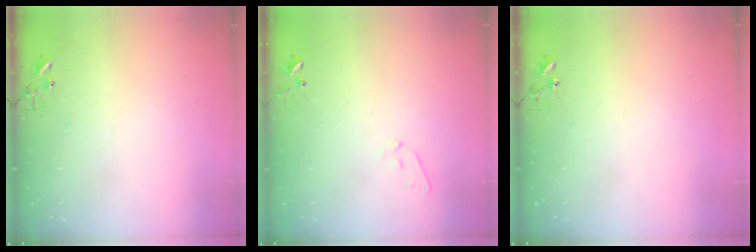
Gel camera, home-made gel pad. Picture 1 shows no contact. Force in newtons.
{"total": 5.2, "press": 5.2, "slide": 0.5}
{"total": 3.2, "press": 3.2, "slide": 0.3}